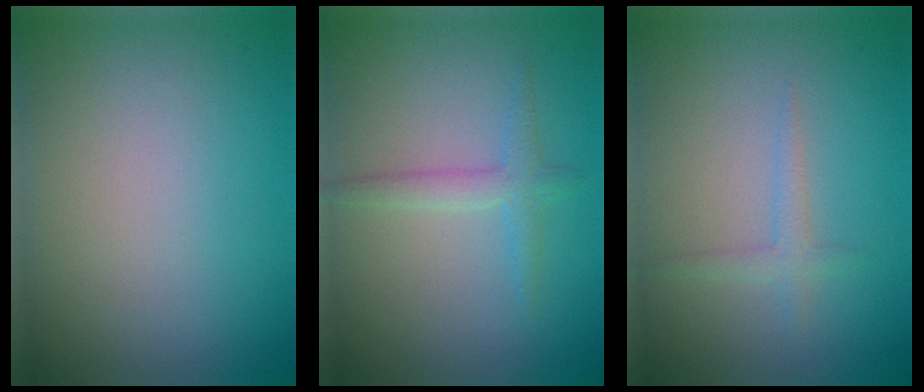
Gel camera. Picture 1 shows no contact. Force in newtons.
{"total": 1.8, "press": 1.8, "slide": 0.1}
{"total": 1.4, "press": 1.4, "slide": 0.1}